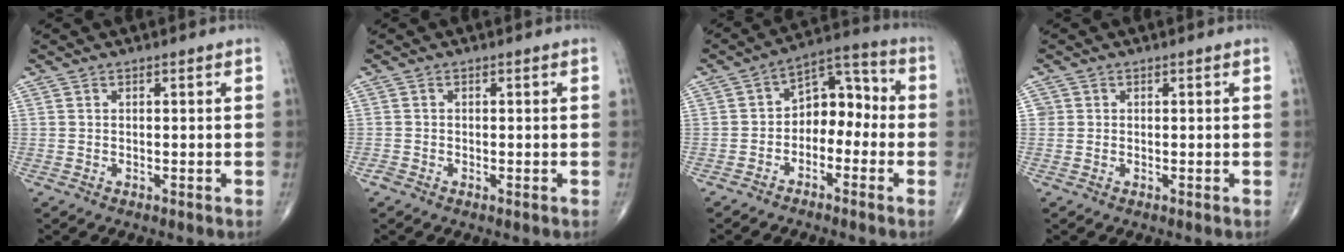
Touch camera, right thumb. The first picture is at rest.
{"total": 0.8, "force": [-0.6, 0.4, 0.5], "torque": [-0.008, -0.002, -0.014]}
{"total": 9.1, "force": [-1.9, 6.2, 6.4], "torque": [-0.059, 0.049, -0.048]}
{"total": 1.0, "force": [0.1, 1.0, 0.1], "torque": [0.008, 0.003, 0.001]}